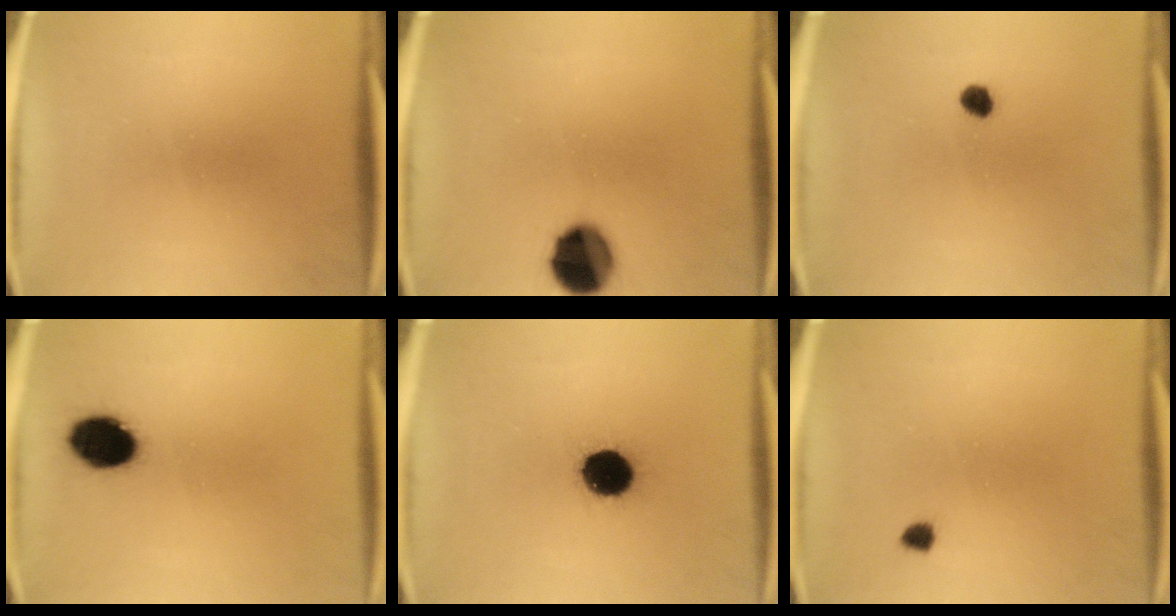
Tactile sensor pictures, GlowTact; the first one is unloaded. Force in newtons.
{"total": 12.3}
{"total": 2.2}
{"total": 10.2}
{"total": 13.1}
{"total": 1.2}